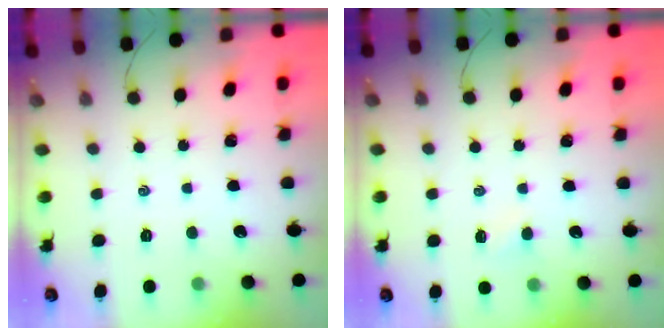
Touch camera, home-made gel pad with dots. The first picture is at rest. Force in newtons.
{"total": 2.5, "press": 2.4, "slide": 0.8}